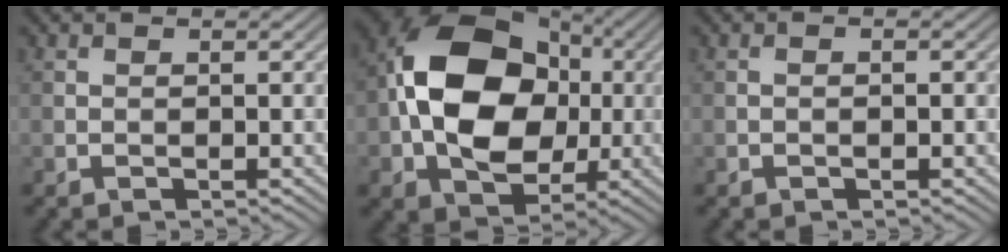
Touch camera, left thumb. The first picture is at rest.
{"total": 15.7, "force": [0.0, 11.4, 10.7], "torque": [-0.198, 0.014, -0.006]}
{"total": 0.7, "force": [-0.2, 0.2, 0.6], "torque": [-0.009, 0.001, -0.004]}